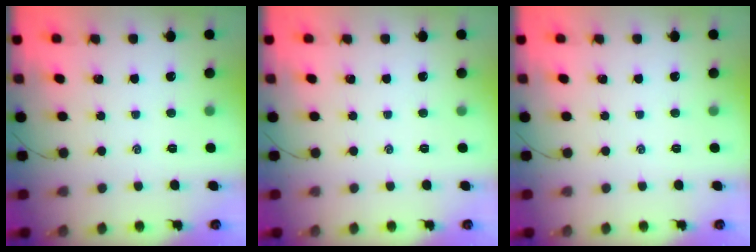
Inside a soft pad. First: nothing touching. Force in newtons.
{"total": 0.0}
{"total": 0.0}